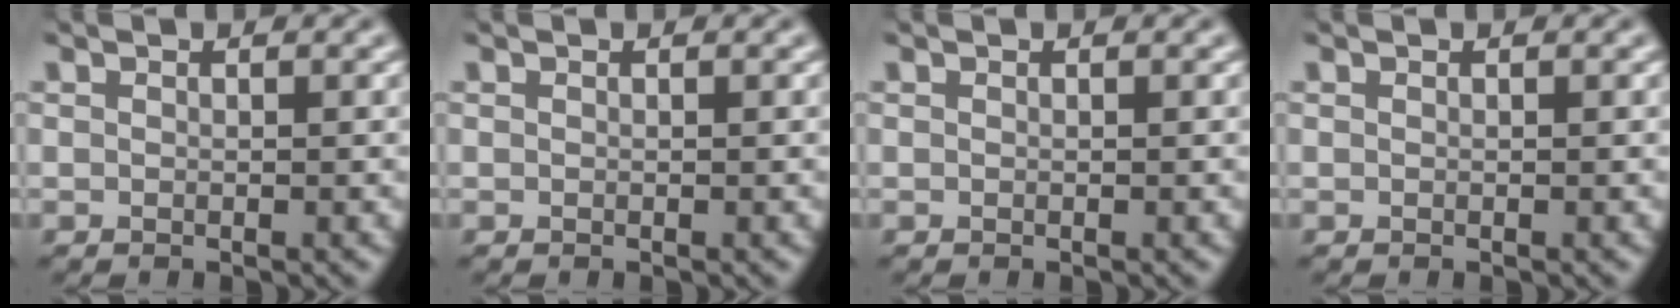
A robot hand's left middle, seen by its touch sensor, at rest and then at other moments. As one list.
[{"total": 0.0}, {"total": 0.0}, {"total": 0.0}]